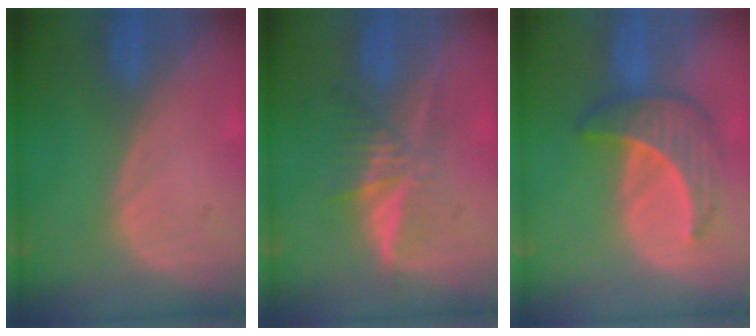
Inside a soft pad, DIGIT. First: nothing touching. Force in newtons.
{"total": 5.4, "press": 5.2, "slide": 1.5}
{"total": 6.4, "press": 6.3, "slide": 1.0}